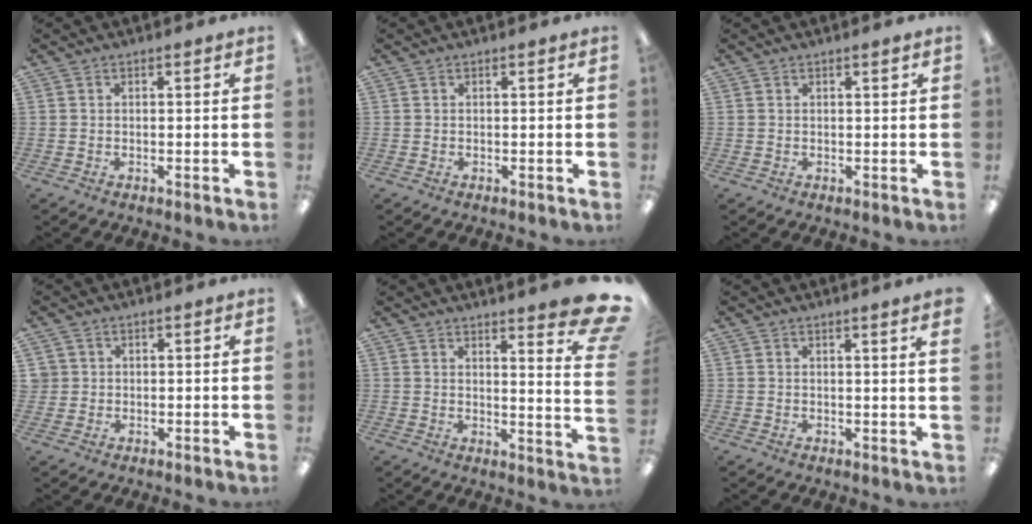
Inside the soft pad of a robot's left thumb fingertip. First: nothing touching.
{"total": 0.0}
{"total": 0.8, "force": [0.5, 0.0, 0.6], "torque": [-0.011, 0.001, 0.008]}
{"total": 1.9, "force": [0.7, 1.8, 0.1], "torque": [-0.006, 0.003, 0.012]}
{"total": 10.1, "force": [7.1, 1.5, 7.0], "torque": [-0.092, -0.061, 0.118]}
{"total": 2.1, "force": [1.5, -0.4, 1.4], "torque": [-0.018, -0.007, 0.024]}